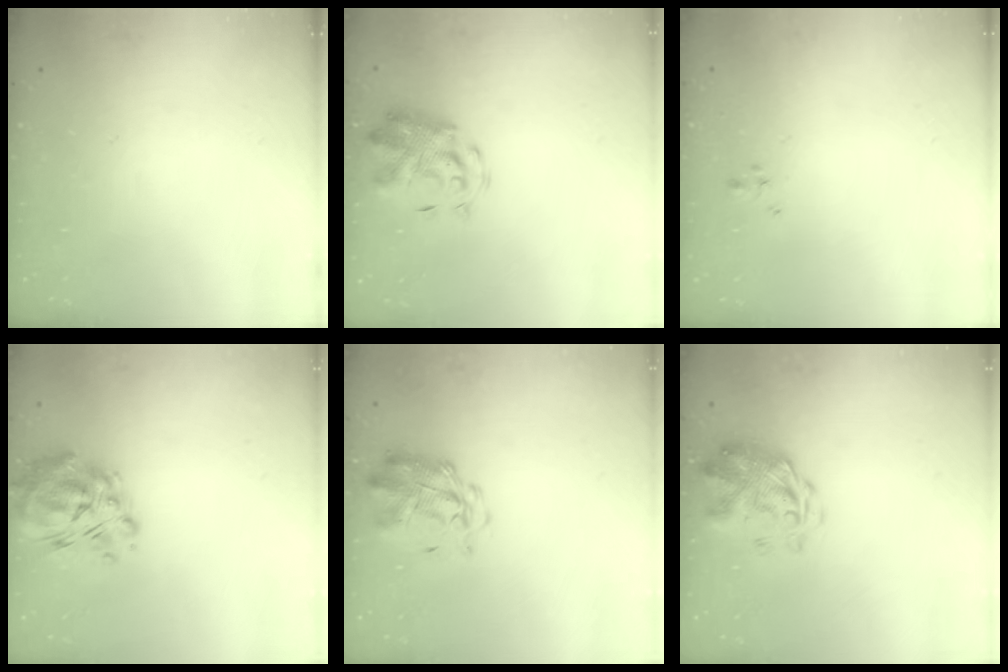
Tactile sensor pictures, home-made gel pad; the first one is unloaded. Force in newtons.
{"total": 3.5, "press": 3.4, "slide": 1.1}
{"total": 2.4, "press": 2.3, "slide": 0.6}
{"total": 12.3, "press": 11.6, "slide": 4.1}
{"total": 2.9, "press": 2.8, "slide": 0.7}
{"total": 3.3, "press": 3.0, "slide": 1.5}